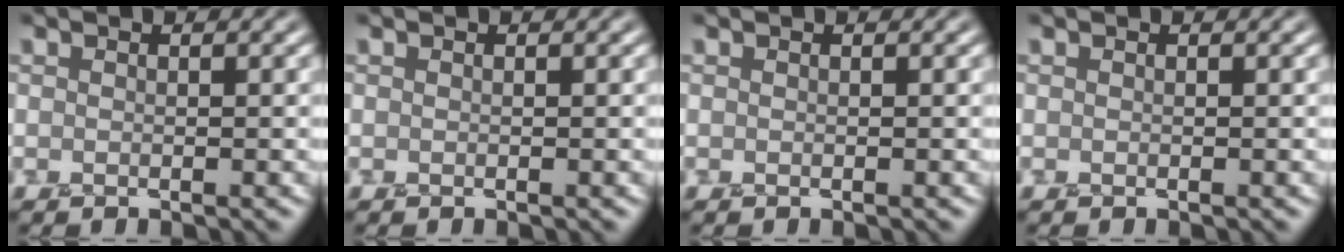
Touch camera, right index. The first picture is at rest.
{"total": 0.0}
{"total": 0.0}
{"total": 0.0}